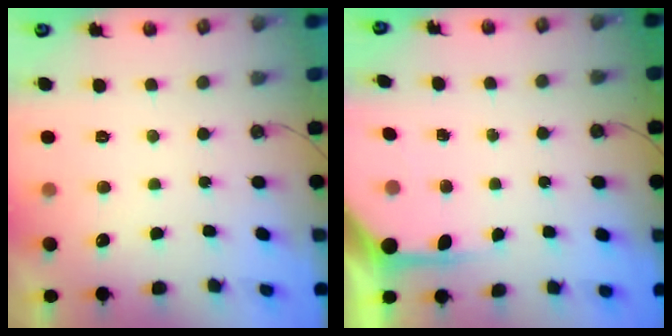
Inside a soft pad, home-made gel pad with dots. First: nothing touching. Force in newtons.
{"total": 6.2, "press": 6.2, "slide": 0.5}